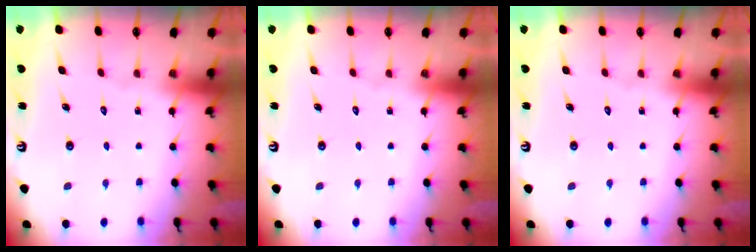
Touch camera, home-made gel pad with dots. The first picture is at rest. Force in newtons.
{"total": 0.0}
{"total": 0.0}